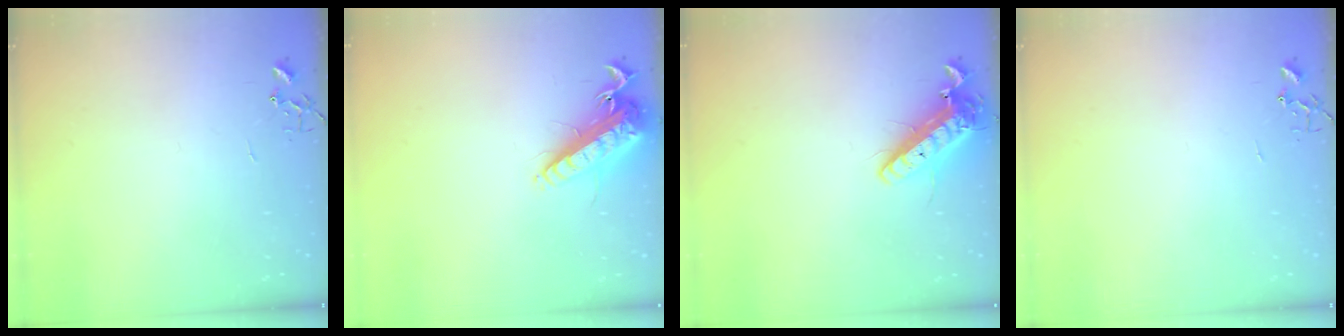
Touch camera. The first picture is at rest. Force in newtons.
{"total": 14.6, "press": 14.4, "slide": 2.8}
{"total": 14.8, "press": 14.5, "slide": 2.9}
{"total": 0.0}